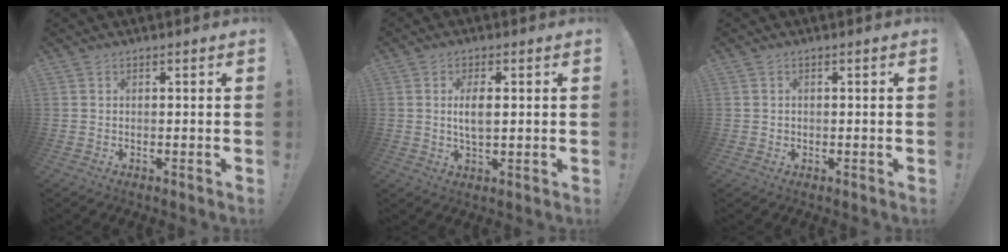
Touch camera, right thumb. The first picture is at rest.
{"total": 5.0, "force": [0.6, 2.3, 4.3], "torque": [-0.069, -0.005, 0.004]}
{"total": 0.8, "force": [0.0, 0.8, 0.0], "torque": [0.000, 0.004, 0.000]}